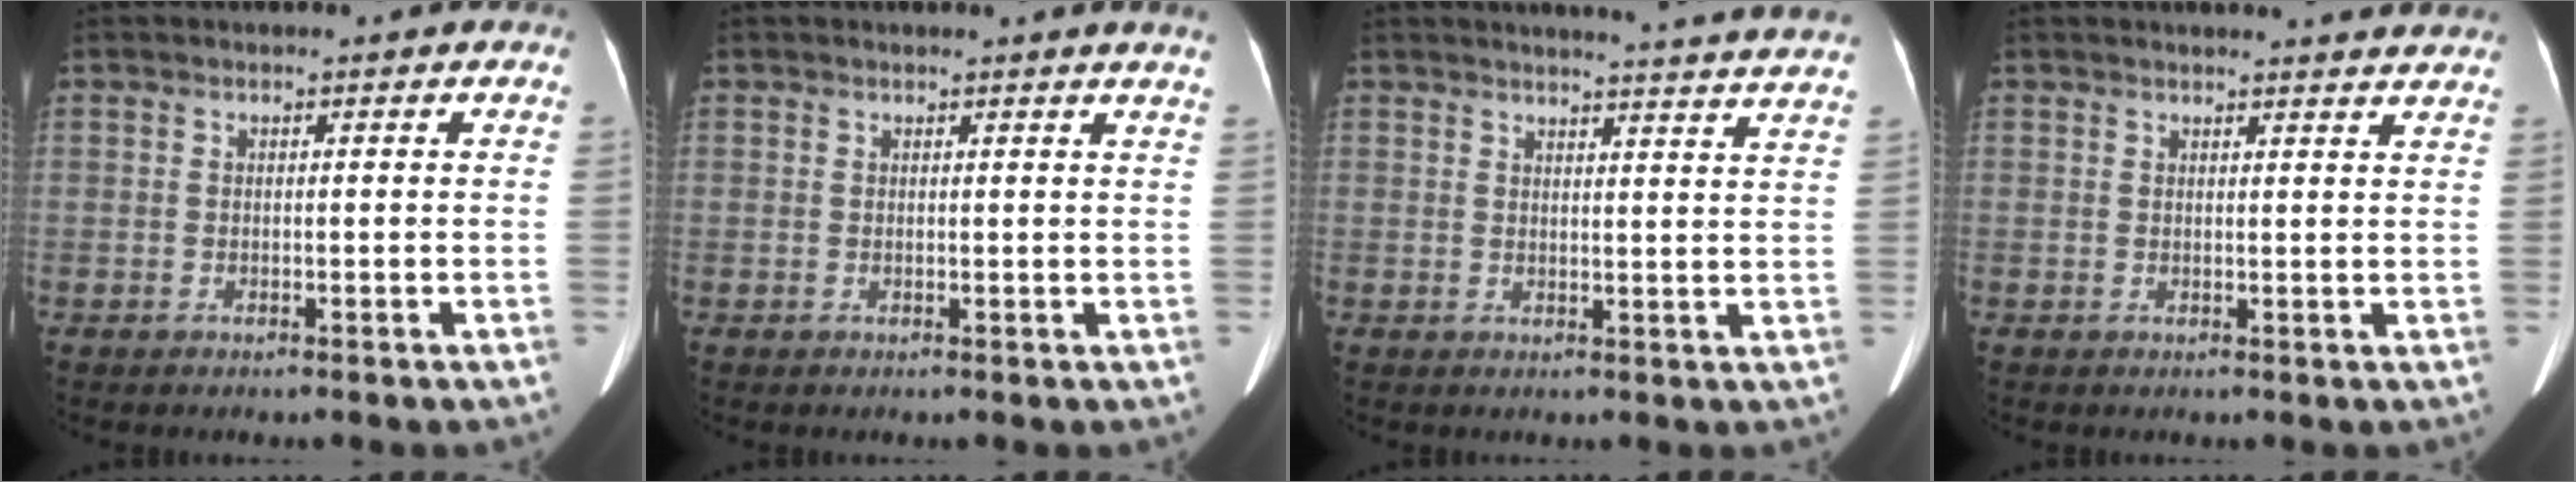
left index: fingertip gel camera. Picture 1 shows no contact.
{"total": 2.8, "force": [2.6, -0.5, 0.9], "torque": [-0.014, -0.009, 0.015]}
{"total": 15.8, "force": [15.2, -1.0, 4.1], "torque": [-0.053, -0.068, 0.158]}
{"total": 8.1, "force": [7.8, 0.3, 2.3], "torque": [-0.021, -0.001, 0.067]}